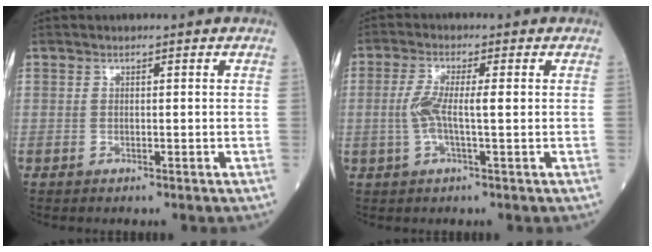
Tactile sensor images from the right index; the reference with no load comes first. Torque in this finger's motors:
{"motor_torque": [0.10, 0.07, 0.11, 0.06]}